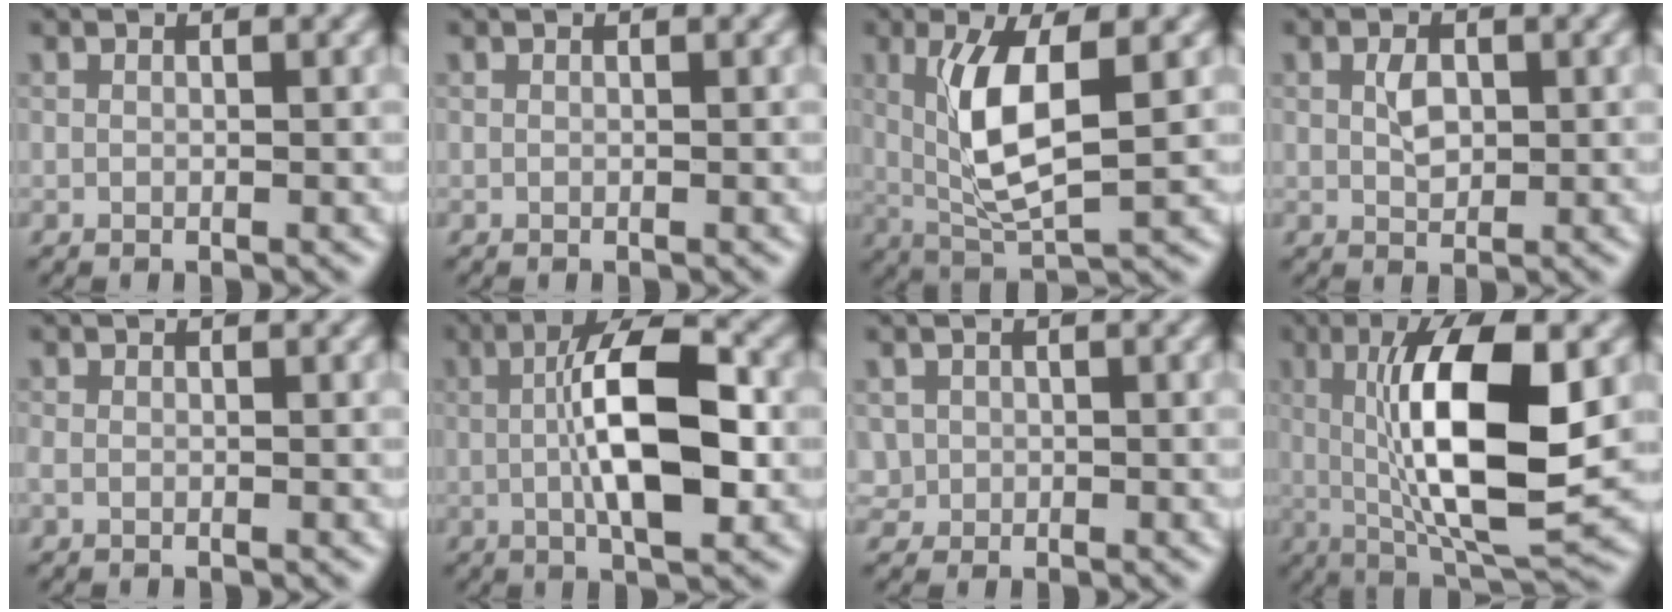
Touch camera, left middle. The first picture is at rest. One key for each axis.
{"total": 0.0}
{"total": 6.6, "fx": 1.0, "fy": 2.0, "fz": 6.2, "tx": -0.127, "ty": -0.010, "tz": 0.028}
{"total": 1.6, "fx": 0.1, "fy": 1.0, "fz": 1.2, "tx": -0.029, "ty": 0.001, "tz": 0.008}
{"total": 0.0}
{"total": 8.4, "fx": 0.1, "fy": 2.6, "fz": 8.0, "tx": -0.130, "ty": 0.006, "tz": 0.001}
{"total": 0.9, "fx": 0.0, "fy": 0.9, "fz": -0.2, "tx": 0.002, "ty": -0.002, "tz": 0.008}
{"total": 10.9, "fx": 0.5, "fy": 3.0, "fz": 10.5, "tx": -0.165, "ty": -0.003, "tz": 0.015}